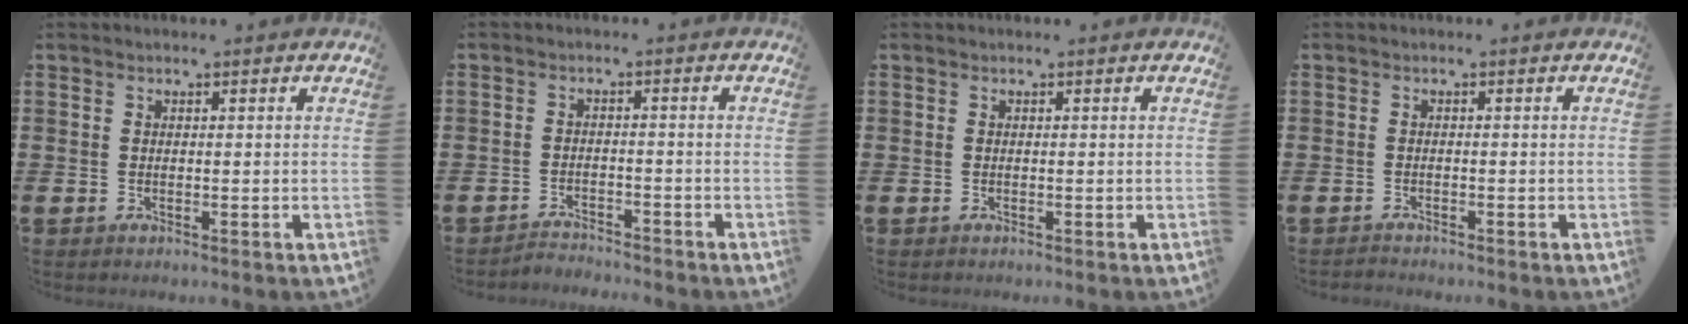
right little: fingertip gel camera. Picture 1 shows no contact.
{"total": 2.2, "force": [-2.2, 0.0, -0.3], "torque": [-0.002, 0.002, -0.049]}
{"total": 0.0}
{"total": 0.7, "force": [-0.7, 0.0, 0.0], "torque": [-0.002, -0.002, -0.015]}